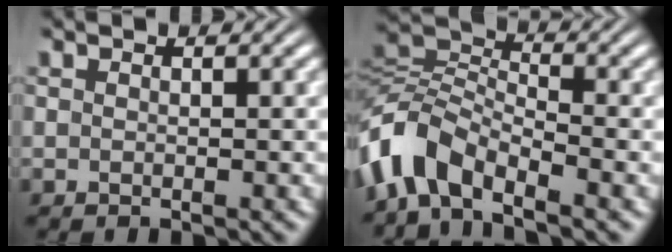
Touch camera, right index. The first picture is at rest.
{"total": 7.1, "force": [-2.5, 5.2, 4.1], "torque": [-0.107, -0.025, -0.044]}